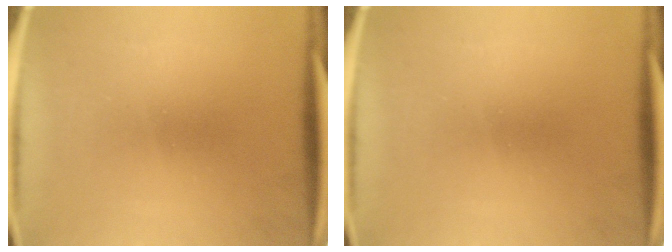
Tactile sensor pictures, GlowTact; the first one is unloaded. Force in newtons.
{"total": 0.0}